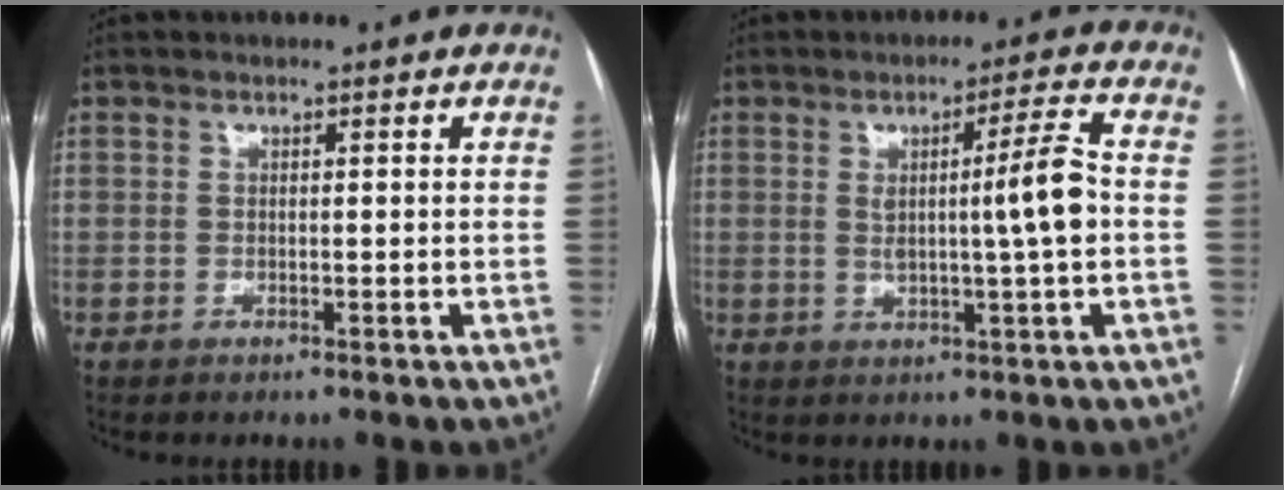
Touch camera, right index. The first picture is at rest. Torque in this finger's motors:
{"motor_torque": [0.24, -0.06, 0.18, 0.04]}